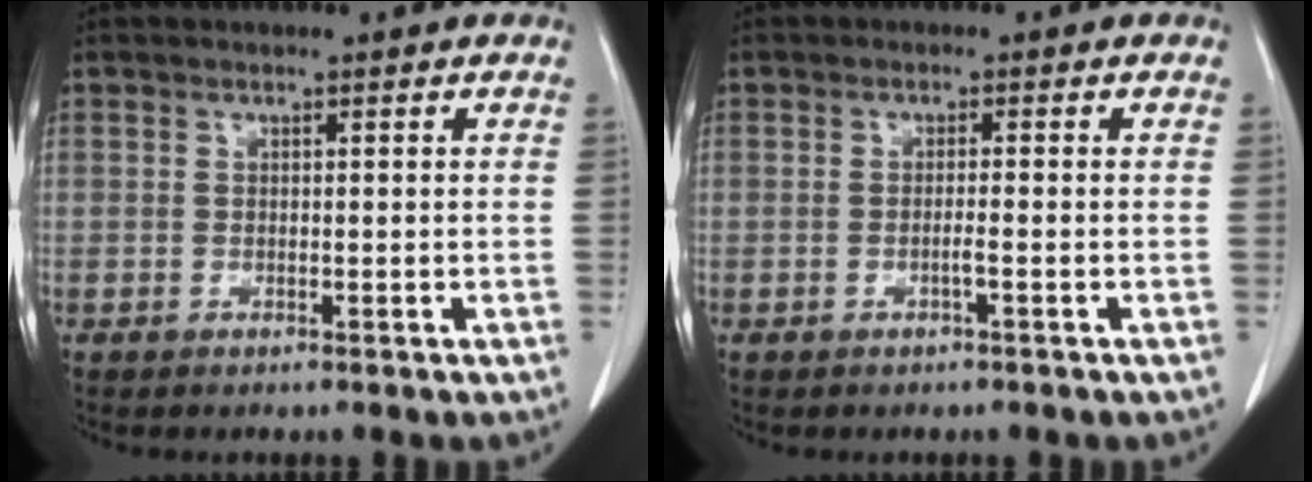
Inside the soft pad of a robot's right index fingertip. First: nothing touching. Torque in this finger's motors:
{"motor_torque": [-0.09, 0.02, -0.02, -0.01]}